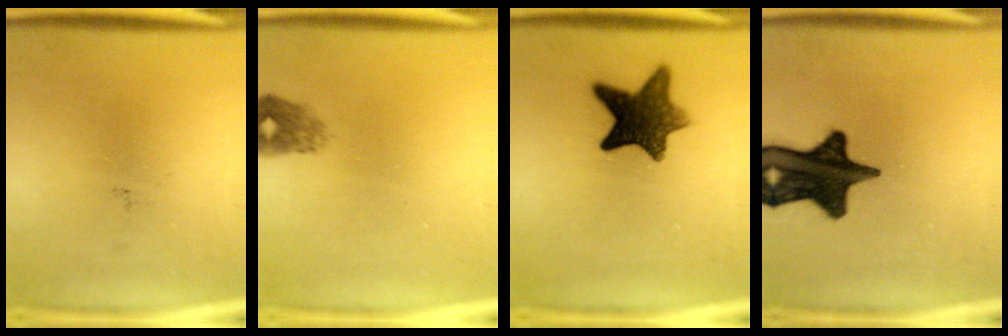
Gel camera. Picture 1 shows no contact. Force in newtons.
{"total": 2.1}
{"total": 10.3}
{"total": 17.1}